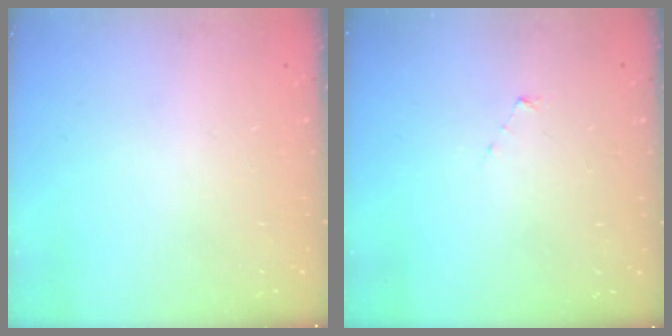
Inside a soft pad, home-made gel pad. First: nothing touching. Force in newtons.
{"total": 3.2, "press": 3.2, "slide": 0.3}